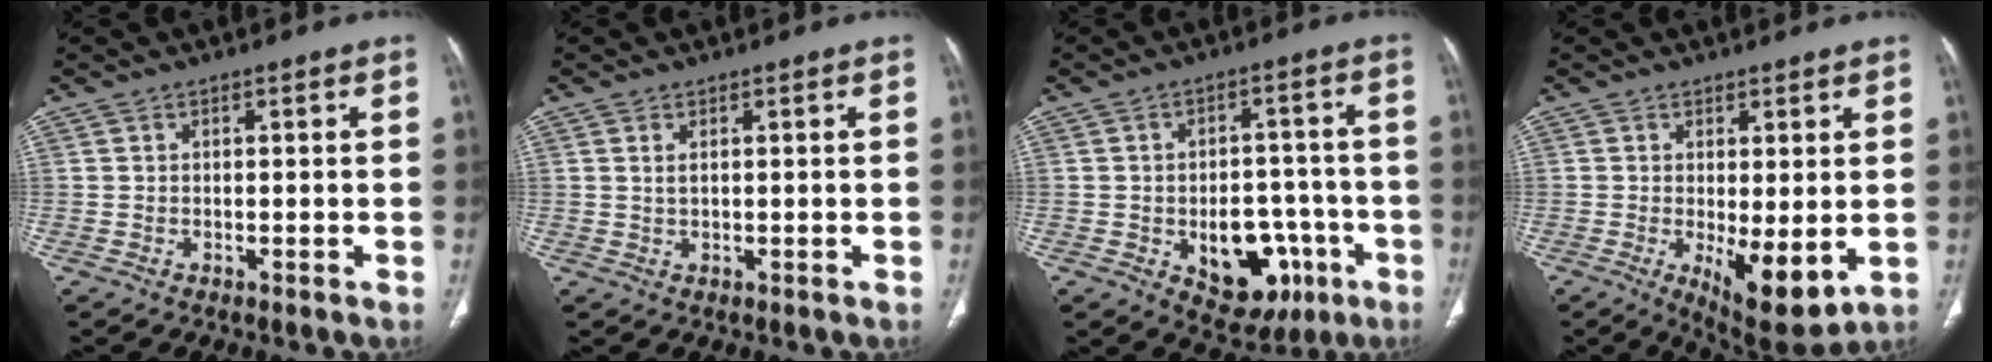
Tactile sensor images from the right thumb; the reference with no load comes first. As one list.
[{"total": 1.3, "force": [0.5, 0.6, 1.1], "torque": [-0.026, 0.002, 0.014]}, {"total": 13.6, "force": [-4.6, 8.8, 9.3], "torque": [-0.085, 0.033, -0.047]}, {"total": 9.8, "force": [-1.6, 3.6, 9.0], "torque": [-0.132, -0.029, -0.012]}]